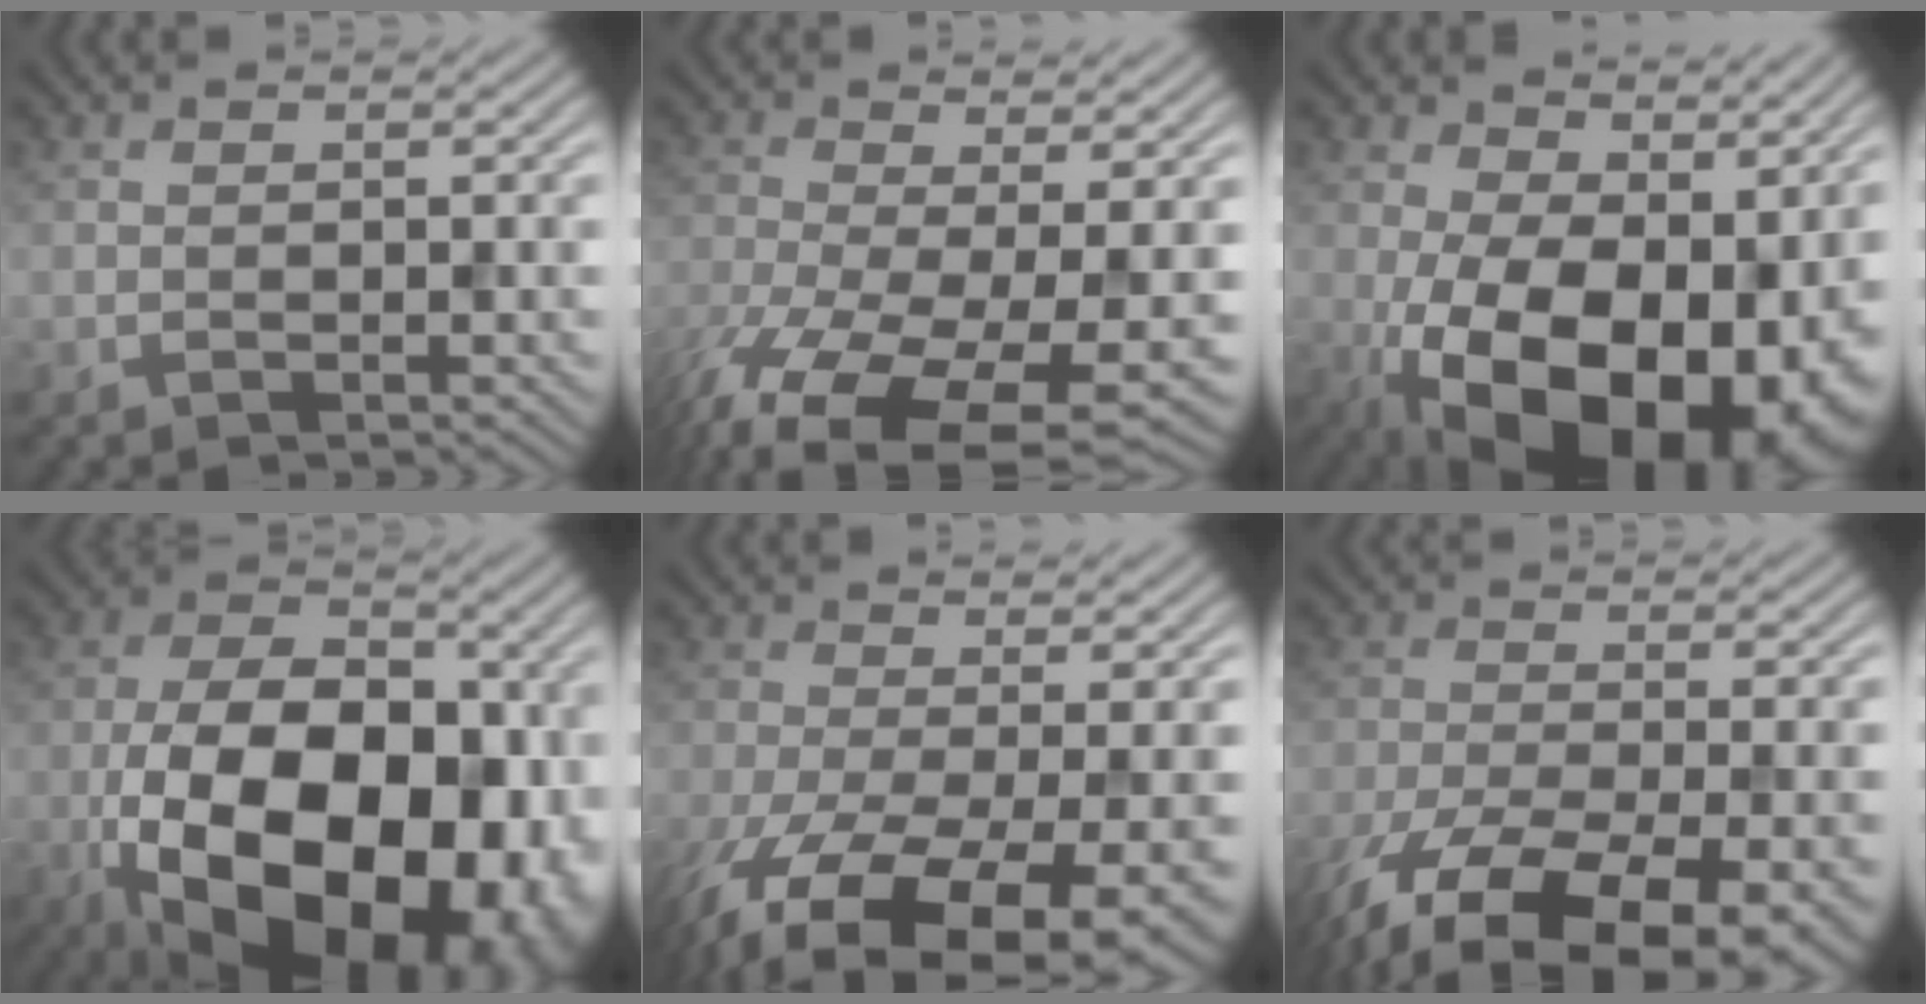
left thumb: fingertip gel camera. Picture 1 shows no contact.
{"total": 11.9, "force": [-5.9, 3.9, 9.6], "torque": [-0.216, -0.033, -0.097]}
{"total": 19.4, "force": [-3.8, 11.7, 15.1], "torque": [-0.230, -0.028, -0.047]}
{"total": 21.3, "force": [-6.6, 12.5, 16.0], "torque": [-0.258, -0.023, -0.092]}
{"total": 14.9, "force": [-6.4, 6.2, 11.9], "torque": [-0.246, -0.045, -0.080]}
{"total": 16.0, "force": [-9.8, 6.2, 11.0], "torque": [-0.228, -0.057, -0.127]}